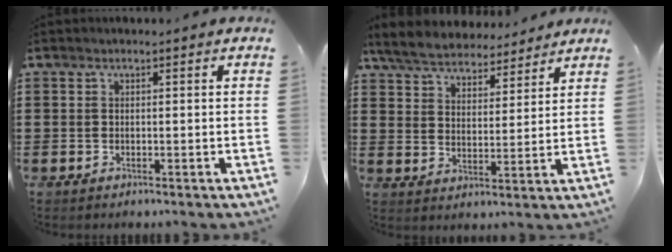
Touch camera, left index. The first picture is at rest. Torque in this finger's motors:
{"motor_torque": [2.14, 0.00, 0.37, 0.11]}